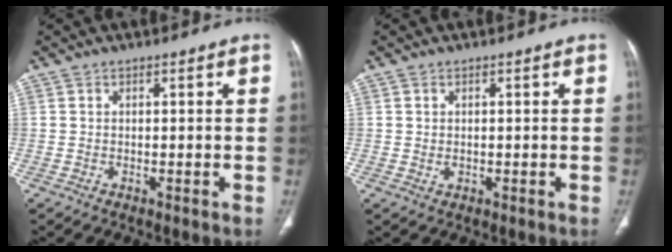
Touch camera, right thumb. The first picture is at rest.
{"total": 1.0, "force": [0.1, 0.7, 0.6], "torque": [-0.013, -0.003, 0.005]}